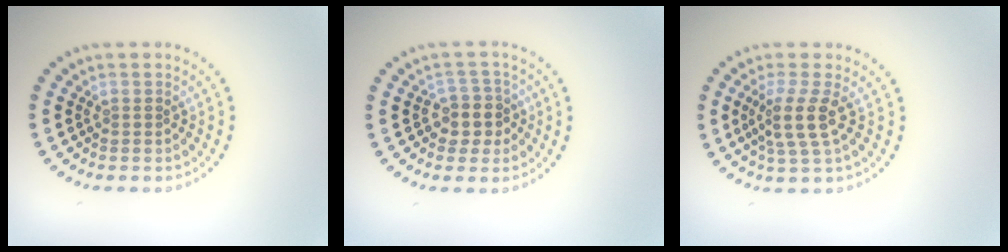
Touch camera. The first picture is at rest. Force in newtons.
{"total": 2.6, "press": 2.3, "slide": 1.3}
{"total": 3.2, "press": 2.5, "slide": 1.9}